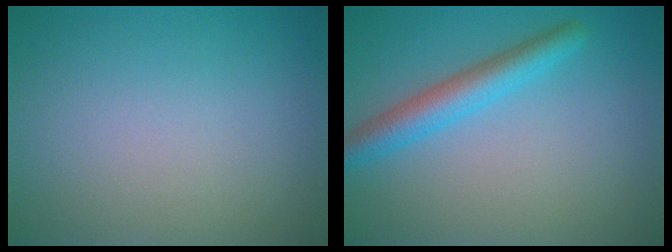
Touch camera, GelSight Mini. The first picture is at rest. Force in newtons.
{"total": 3.6, "press": 3.6, "slide": 0.1}